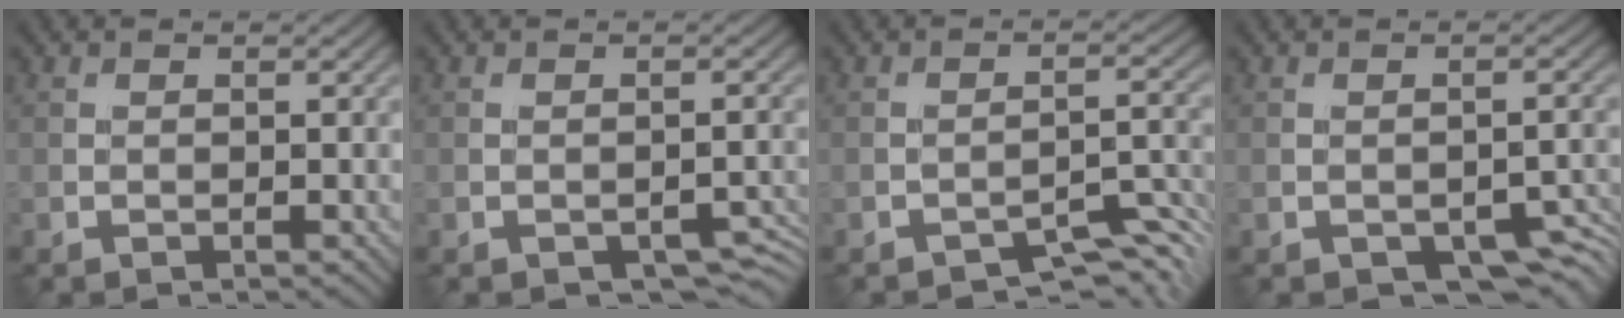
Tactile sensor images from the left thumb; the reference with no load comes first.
{"total": 2.7, "force": [-1.5, 1.4, 1.7], "torque": [-0.022, -0.005, -0.012]}
{"total": 4.7, "force": [-4.1, 0.8, 2.3], "torque": [-0.029, 0.005, -0.058]}
{"total": 4.3, "force": [-2.5, 2.2, 2.7], "torque": [-0.030, -0.006, -0.027]}